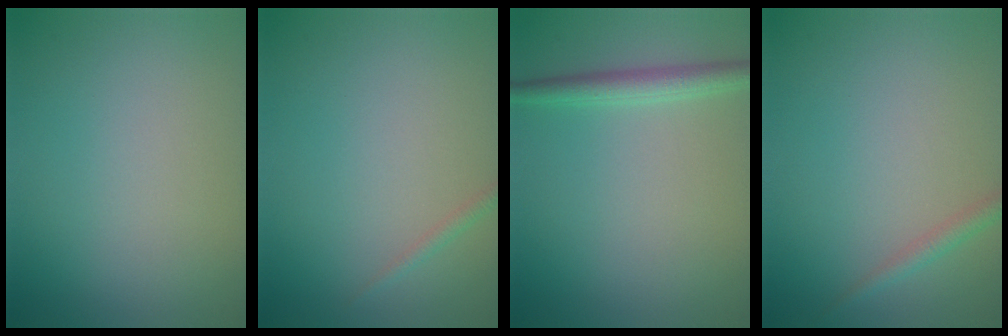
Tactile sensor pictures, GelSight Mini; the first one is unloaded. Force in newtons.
{"total": 0.7, "press": 0.7, "slide": 0.0}
{"total": 2.2, "press": 2.2, "slide": 0.1}
{"total": 1.3, "press": 1.3, "slide": 0.1}